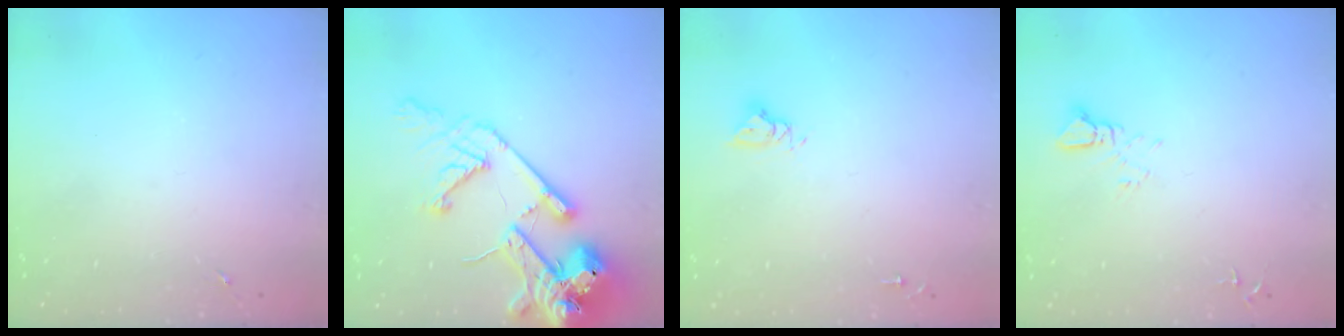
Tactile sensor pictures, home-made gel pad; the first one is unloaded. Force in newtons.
{"total": 20.3, "press": 20.1, "slide": 2.7}
{"total": 4.9, "press": 4.9, "slide": 0.3}
{"total": 3.6, "press": 3.6, "slide": 0.3}